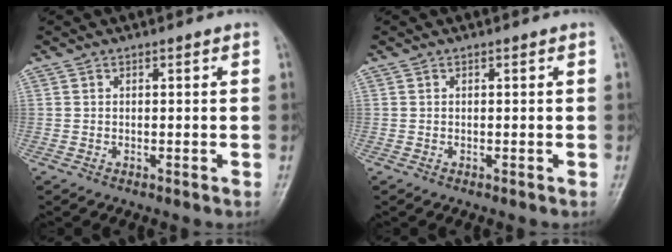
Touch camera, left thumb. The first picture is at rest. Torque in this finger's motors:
{"motor_torque": [0.00, 0.00, 0.01, -0.01, 0.00]}